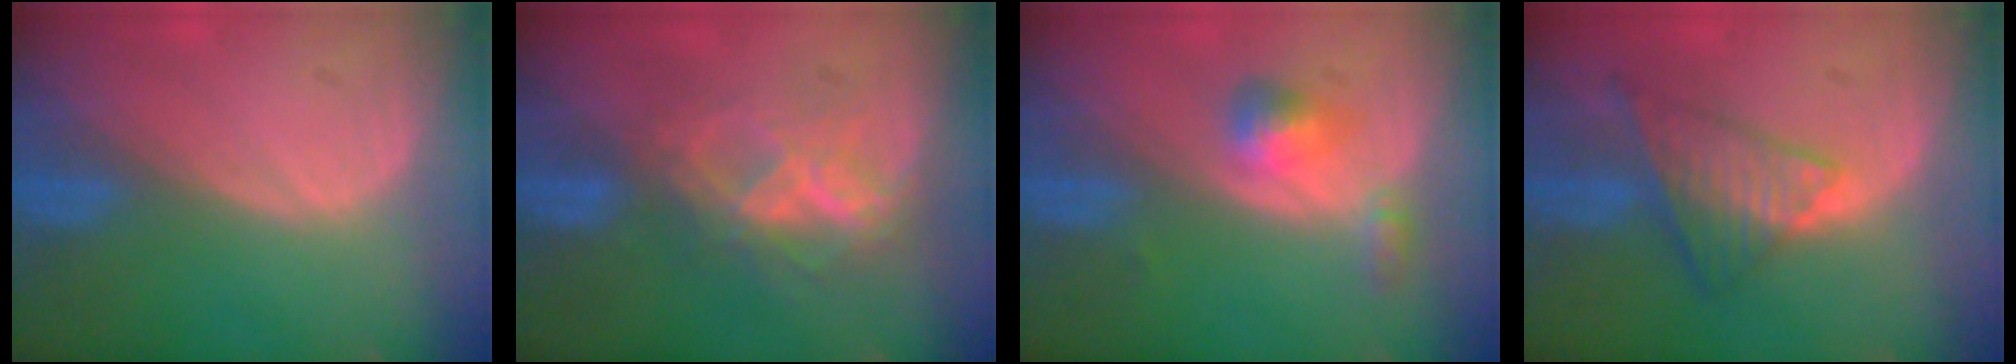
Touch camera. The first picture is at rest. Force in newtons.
{"total": 7.1, "press": 6.2, "slide": 3.6}
{"total": 3.9, "press": 3.7, "slide": 1.4}
{"total": 7.5, "press": 6.5, "slide": 3.8}